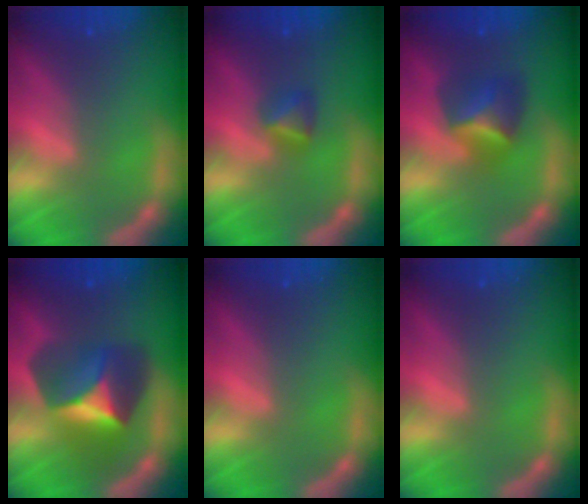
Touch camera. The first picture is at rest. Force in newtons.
{"total": 1.9}
{"total": 4.0}
{"total": 6.9}
{"total": 0.0}
{"total": 0.0}